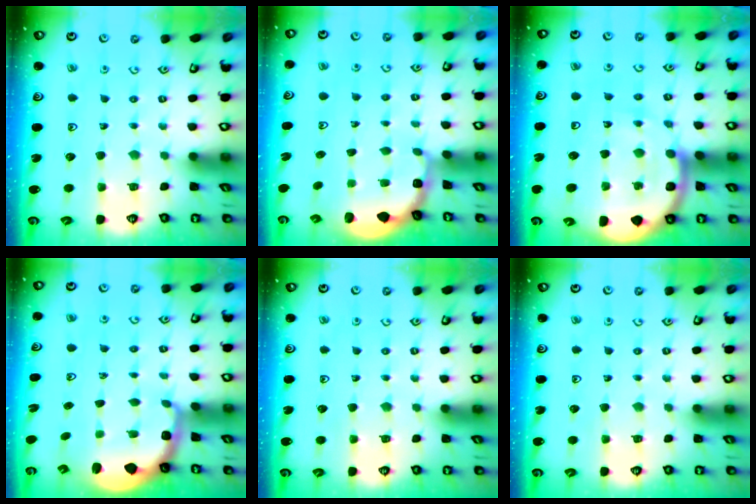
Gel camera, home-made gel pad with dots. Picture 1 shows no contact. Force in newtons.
{"total": 1.9, "press": 1.8, "slide": 0.7}
{"total": 12.4, "press": 12.4, "slide": 1.4}
{"total": 2.5, "press": 1.2, "slide": 2.1}
{"total": 0.0}
{"total": 0.0}